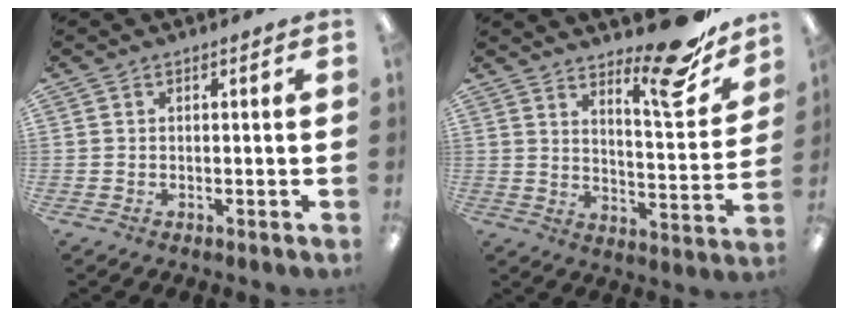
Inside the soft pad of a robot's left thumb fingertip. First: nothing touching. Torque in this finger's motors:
{"motor_torque": [0.14, 0.17, -0.15, -0.41, 0.07]}